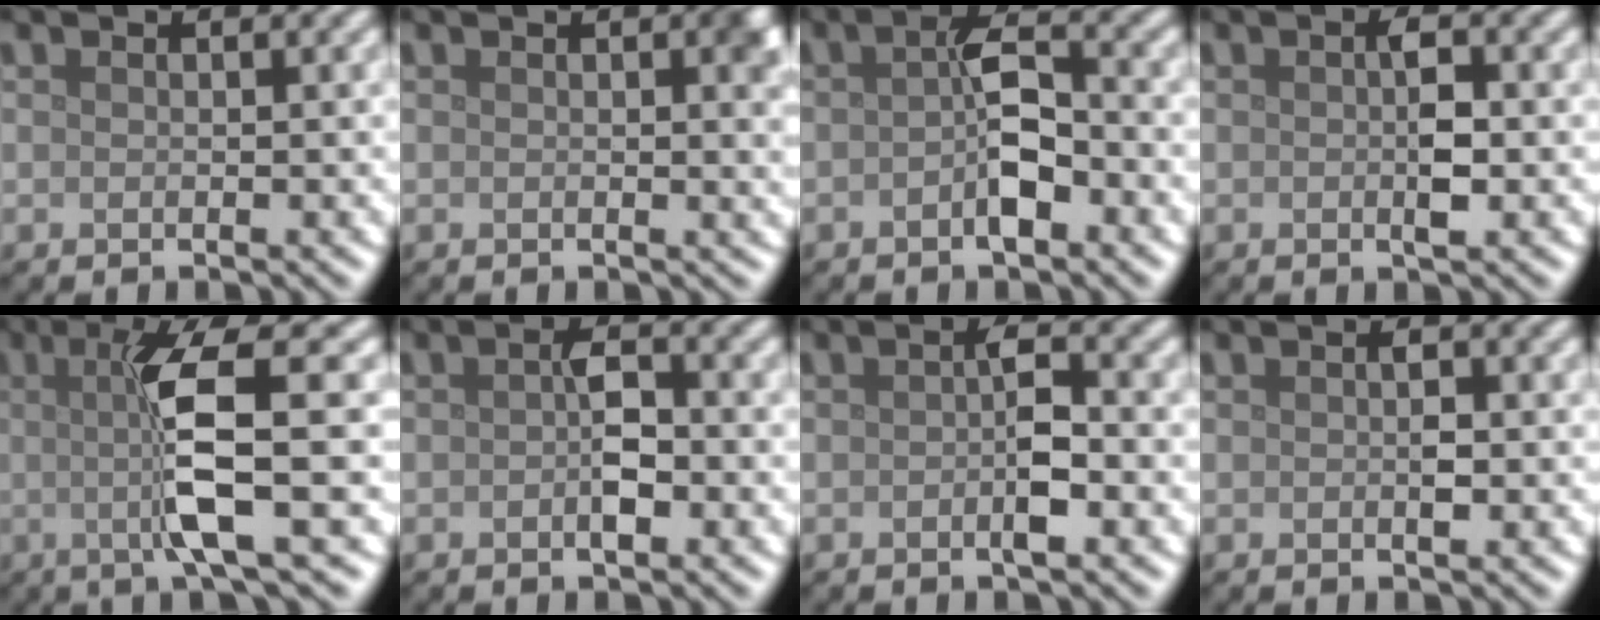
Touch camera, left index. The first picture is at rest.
{"total": 2.8, "force": [0.5, 0.8, 2.6], "torque": [-0.028, 0.001, 0.004]}
{"total": 3.4, "force": [-1.0, 1.2, 3.0], "torque": [-0.054, 0.006, -0.023]}
{"total": 2.2, "force": [-0.1, 0.7, 2.1], "torque": [-0.037, 0.000, -0.002]}
{"total": 6.6, "force": [0.2, 1.0, 6.5], "torque": [-0.119, 0.003, 0.000]}
{"total": 2.3, "force": [-0.4, 0.9, 2.1], "torque": [-0.038, 0.001, -0.010]}
{"total": 2.5, "force": [-0.5, 0.5, 2.4], "torque": [-0.042, 0.001, -0.011]}
{"total": 1.2, "force": [0.0, 0.4, 1.1], "torque": [-0.021, -0.001, 0.001]}